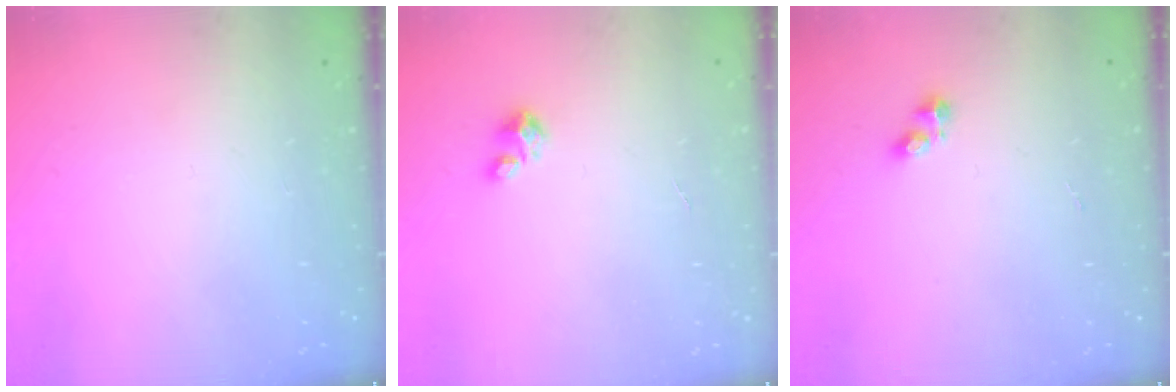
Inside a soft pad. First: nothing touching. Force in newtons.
{"total": 1.7, "press": 1.7, "slide": 0.1}
{"total": 2.5, "press": 2.5, "slide": 0.3}